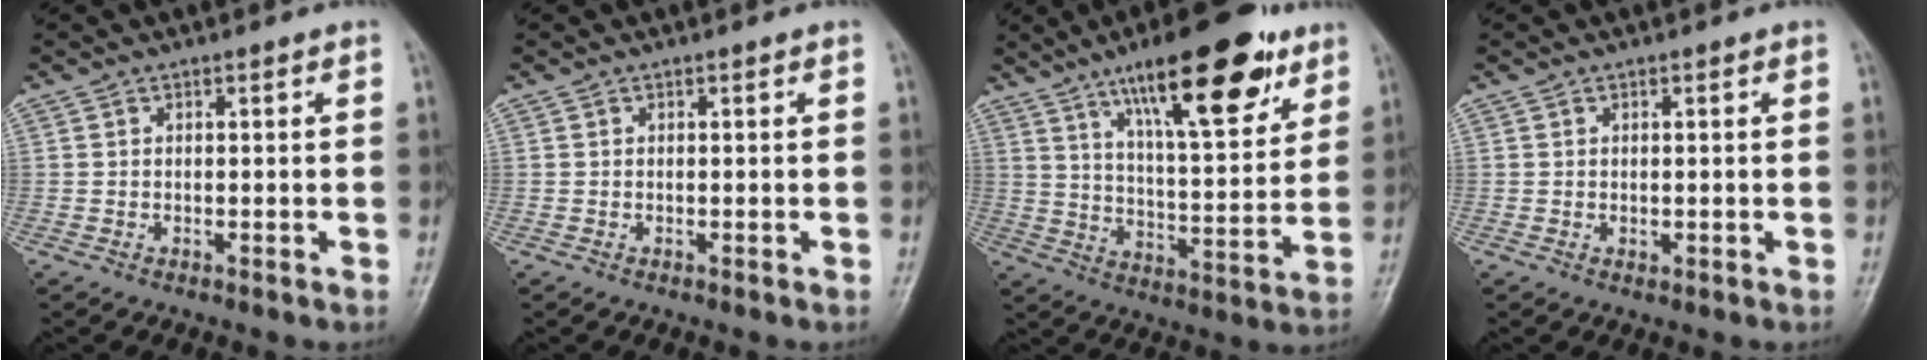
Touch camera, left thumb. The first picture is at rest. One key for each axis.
{"total": 0.0}
{"total": 21.5, "fx": 12.5, "fy": 6.5, "fz": 16.2, "tx": -0.215, "ty": -0.045, "tz": 0.202}
{"total": 1.1, "fx": 0.1, "fy": 0.9, "fz": 0.6, "tx": -0.004, "ty": -0.001, "tz": 0.002}